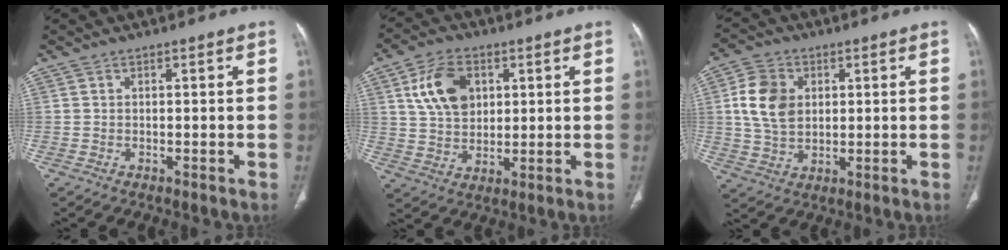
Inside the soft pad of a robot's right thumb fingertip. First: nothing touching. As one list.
[{"total": 10.7, "force": [3.7, 7.4, 6.9], "torque": [-0.103, -0.008, 0.071]}, {"total": 9.9, "force": [1.9, 7.3, 6.5], "torque": [-0.108, -0.006, 0.039]}]